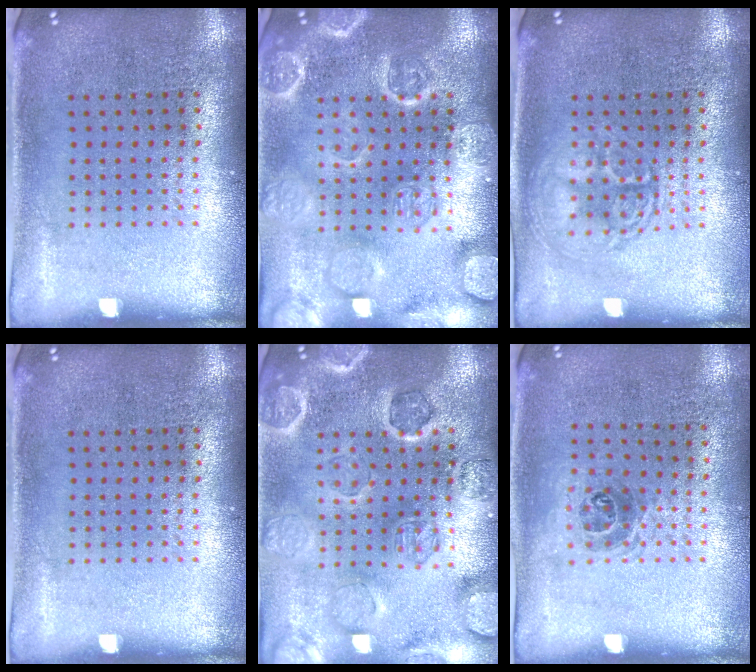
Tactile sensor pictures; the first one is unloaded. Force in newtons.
{"total": 3.6, "press": 3.6, "slide": 0.5}
{"total": 2.7, "press": 2.7, "slide": 0.3}
{"total": 0.0}
{"total": 2.6, "press": 2.6, "slide": 0.2}
{"total": 1.0, "press": 0.7, "slide": 0.6}